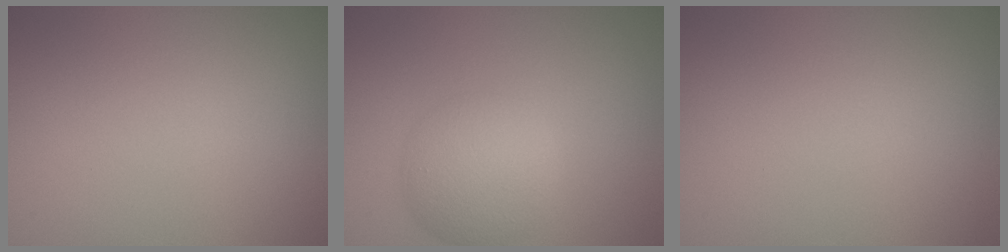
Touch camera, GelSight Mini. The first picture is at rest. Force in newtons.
{"total": 5.0, "press": 5.0, "slide": 0.2}
{"total": 0.0}